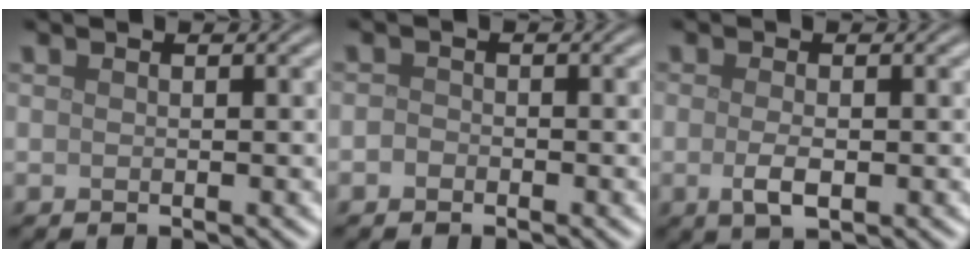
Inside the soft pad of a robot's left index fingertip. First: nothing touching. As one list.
[{"total": 0.8, "force": [-0.5, 0.6, 0.3], "torque": [-0.004, -0.002, -0.012]}, {"total": 2.3, "force": [-0.5, 0.9, 2.1], "torque": [-0.045, -0.006, -0.010]}]